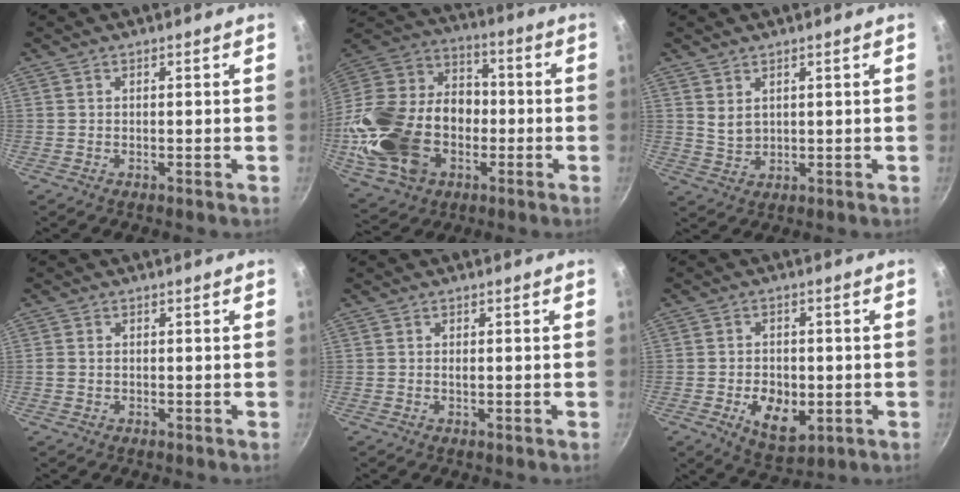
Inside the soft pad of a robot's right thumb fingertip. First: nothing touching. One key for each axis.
{"total": 27.4, "fx": -5.8, "fy": 19.8, "fz": 18.0, "tx": -0.331, "ty": 0.056, "tz": -0.089}
{"total": 3.1, "fx": 1.7, "fy": 1.9, "fz": 1.8, "tx": -0.029, "ty": -0.014, "tz": 0.039}
{"total": 1.3, "fx": 0.0, "fy": 1.1, "fz": 0.7, "tx": -0.013, "ty": 0.003, "tz": 0.000}
{"total": 0.8, "fx": 0.0, "fy": 0.3, "fz": 0.7, "tx": -0.012, "ty": 0.000, "tz": -0.002}
{"total": 9.0, "fx": -2.3, "fy": 5.7, "fz": 6.6, "tx": -0.084, "ty": -0.004, "tz": -0.026}